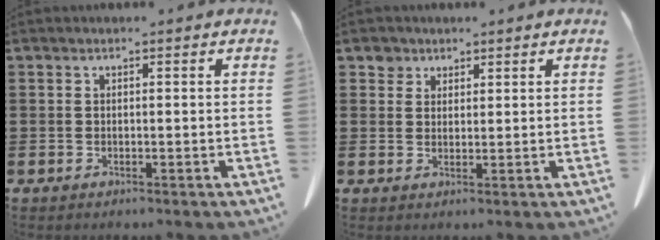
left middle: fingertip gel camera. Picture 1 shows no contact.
{"total": 2.5, "force": [1.9, 1.6, 0.3], "torque": [-0.005, 0.000, 0.036]}